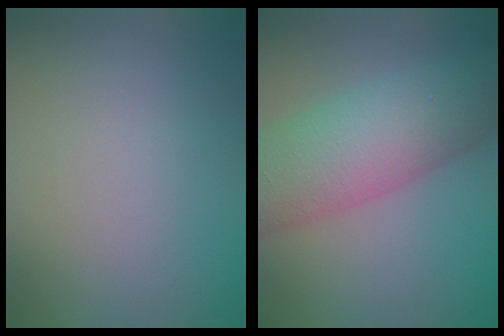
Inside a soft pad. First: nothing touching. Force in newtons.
{"total": 8.4, "press": 8.4, "slide": 0.2}